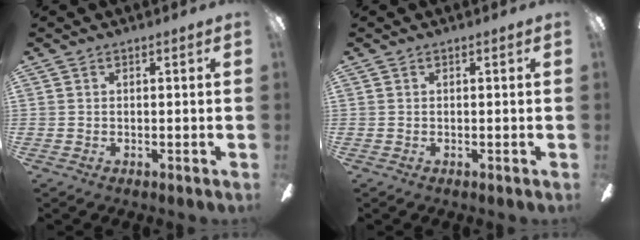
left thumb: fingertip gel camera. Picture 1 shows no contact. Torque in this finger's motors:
{"motor_torque": [-0.10, 0.10, -0.14, 0.19, 0.00]}